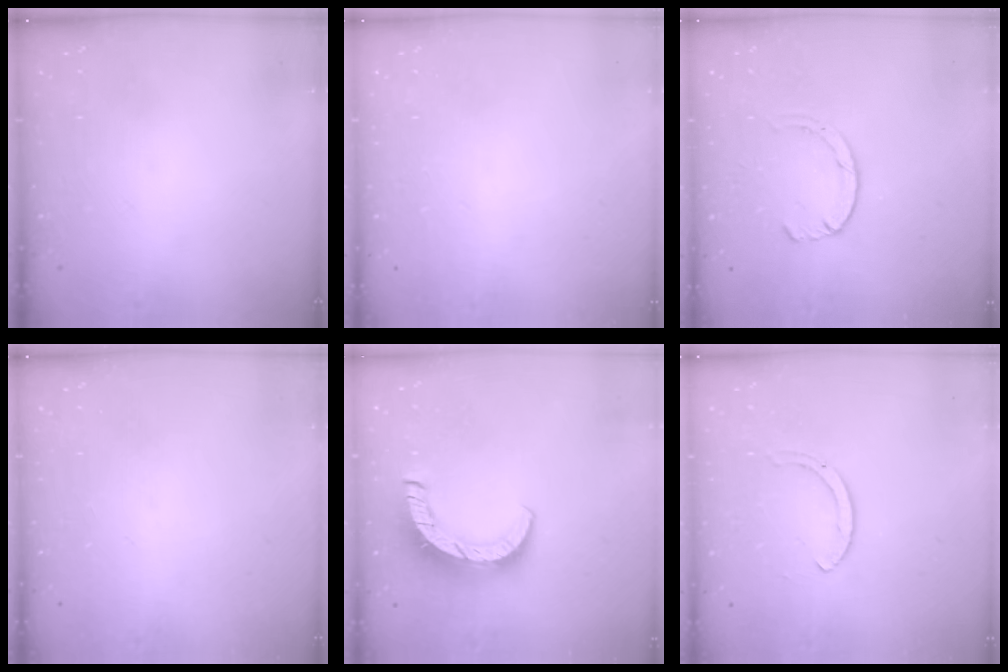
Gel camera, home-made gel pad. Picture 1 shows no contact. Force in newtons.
{"total": 2.5, "press": 2.5, "slide": 0.2}
{"total": 1.2, "press": 1.2, "slide": 0.3}
{"total": 0.0}
{"total": 10.4, "press": 10.4, "slide": 1.1}
{"total": 2.0, "press": 1.9, "slide": 0.3}